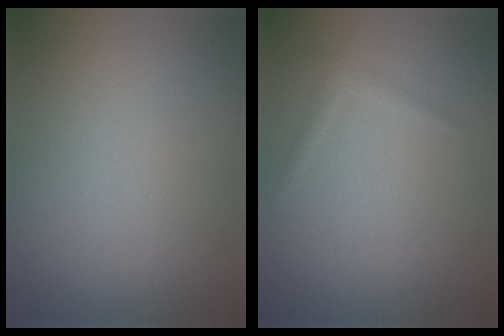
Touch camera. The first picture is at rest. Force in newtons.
{"total": 0.9, "press": 0.9, "slide": 0.0}